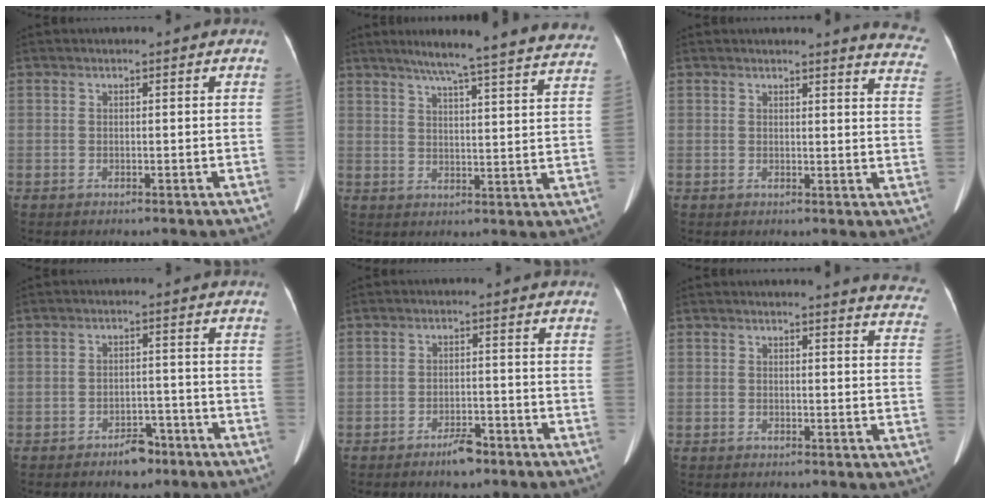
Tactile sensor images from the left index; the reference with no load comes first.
{"total": 25.4, "force": [22.8, 0.6, 11.3], "torque": [-0.162, -0.045, 0.269]}
{"total": 8.8, "force": [8.6, 0.4, 1.8], "torque": [0.005, -0.076, 0.056]}
{"total": 4.2, "force": [-3.1, 2.1, 1.9], "torque": [-0.030, 0.004, -0.040]}
{"total": 3.7, "force": [-2.8, 1.3, 2.1], "torque": [-0.039, 0.001, -0.042]}
{"total": 9.9, "force": [9.7, 0.6, 2.0], "torque": [0.003, -0.070, 0.069]}